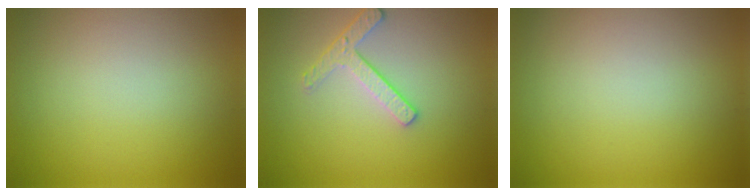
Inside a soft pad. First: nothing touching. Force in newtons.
{"total": 2.5, "press": 2.2, "slide": 1.1}
{"total": 0.0}